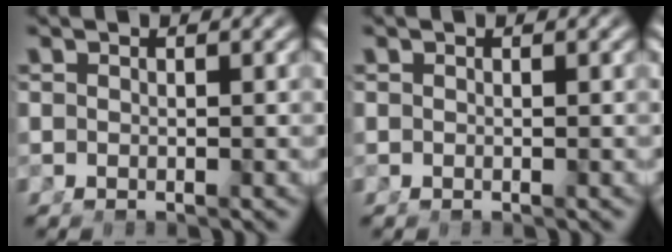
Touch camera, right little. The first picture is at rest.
{"total": 0.0}